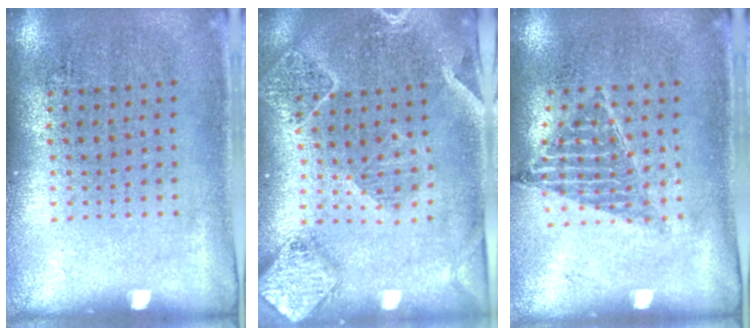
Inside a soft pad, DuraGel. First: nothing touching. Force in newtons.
{"total": 2.4, "press": 2.1, "slide": 1.0}
{"total": 0.8, "press": 0.8, "slide": 0.1}